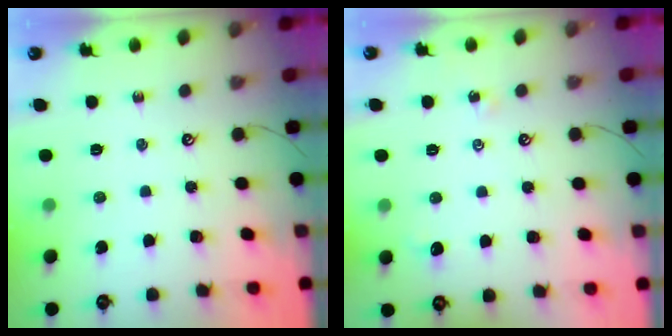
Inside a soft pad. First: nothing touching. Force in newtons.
{"total": 2.0, "press": 1.9, "slide": 0.5}